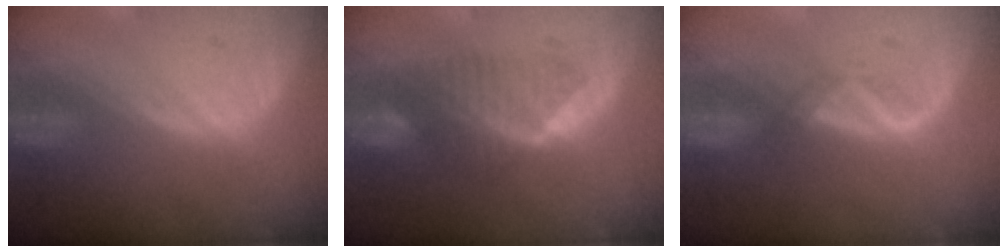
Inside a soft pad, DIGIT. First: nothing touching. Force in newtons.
{"total": 6.6, "press": 5.8, "slide": 3.2}
{"total": 1.6, "press": 1.5, "slide": 0.7}